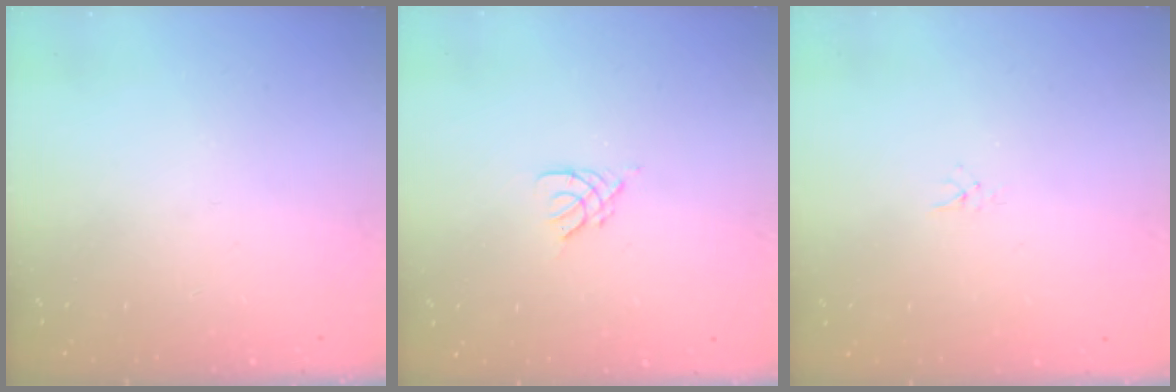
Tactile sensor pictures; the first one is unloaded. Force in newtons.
{"total": 2.7, "press": 2.7, "slide": 0.5}
{"total": 1.5, "press": 1.5, "slide": 0.1}